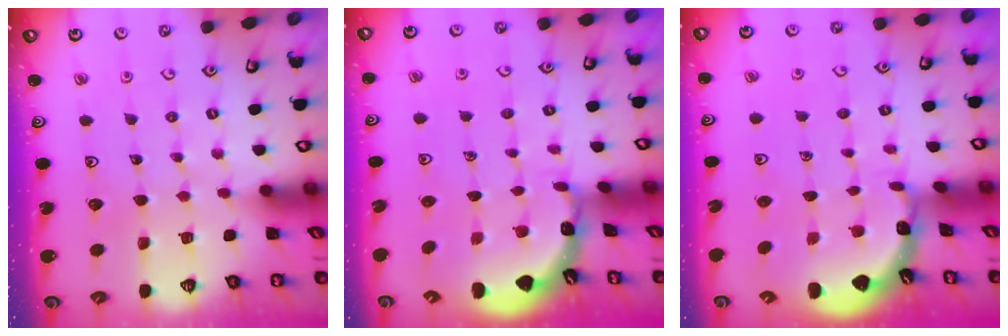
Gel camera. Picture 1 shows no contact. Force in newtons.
{"total": 1.8, "press": 1.8, "slide": 0.1}
{"total": 1.7, "press": 1.7, "slide": 0.1}